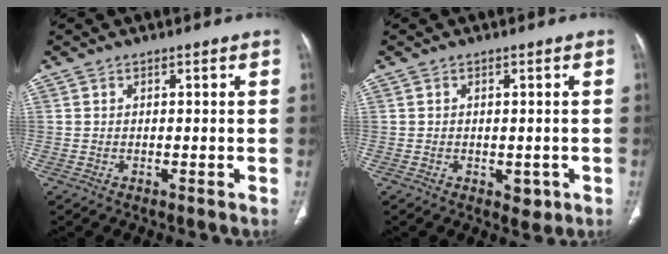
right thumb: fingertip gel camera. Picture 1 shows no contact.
{"total": 2.3, "force": [-0.7, 1.6, 1.5], "torque": [-0.006, -0.001, -0.003]}